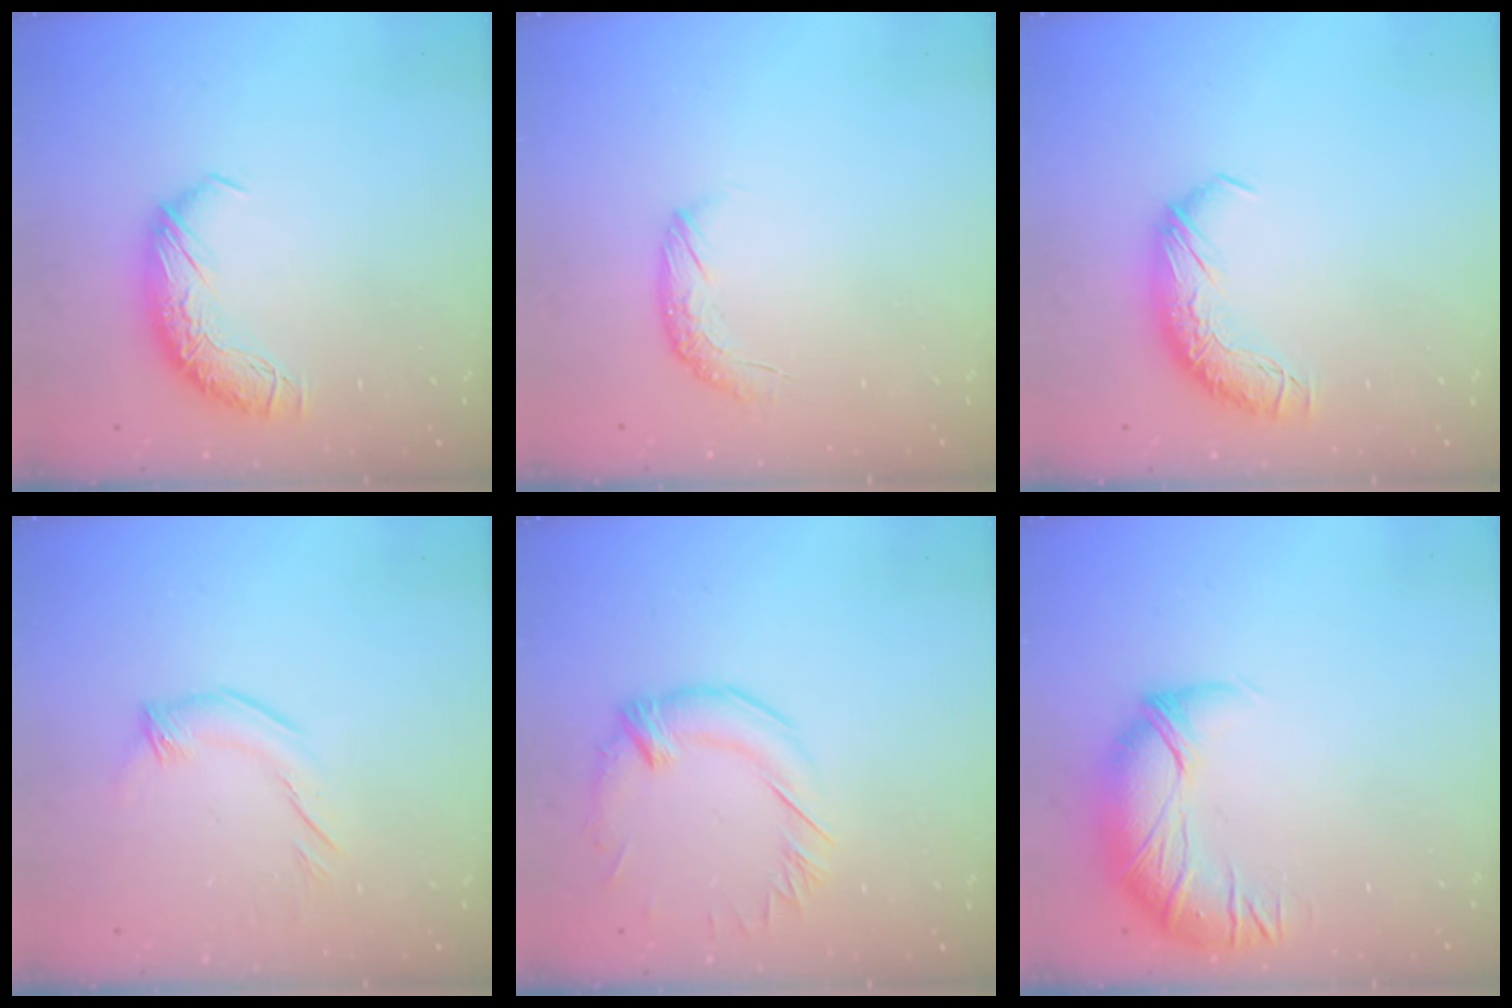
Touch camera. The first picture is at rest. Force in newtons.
{"total": 4.9, "press": 4.8, "slide": 1.0}
{"total": 0.0}
{"total": 2.3, "press": 2.3, "slide": 0.6}
{"total": 1.1, "press": 0.1, "slide": 1.1}
{"total": 2.8, "press": 1.3, "slide": 2.4}